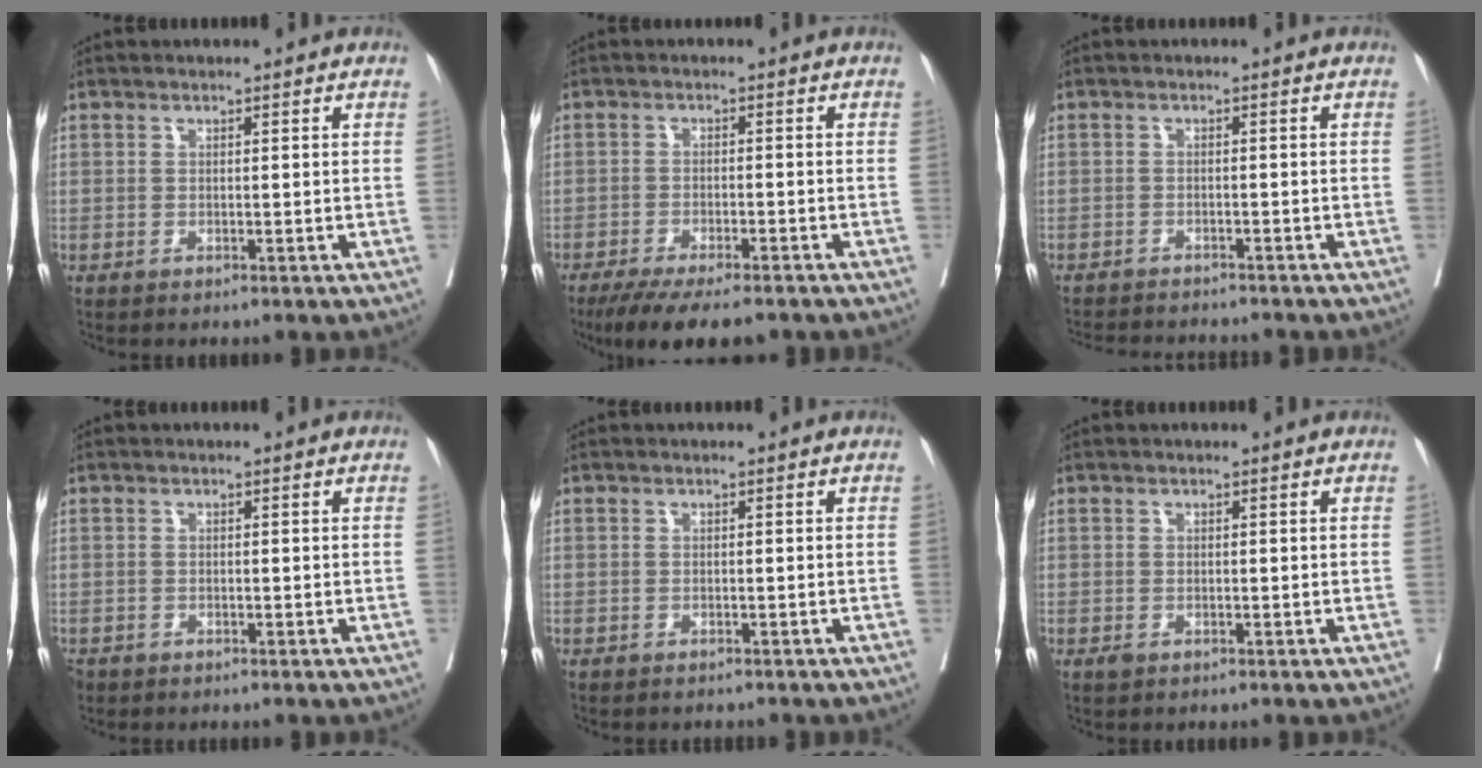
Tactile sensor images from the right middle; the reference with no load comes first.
{"total": 10.8, "force": [-8.6, 2.4, 6.0], "torque": [-0.081, -0.015, -0.130]}
{"total": 8.3, "force": [-7.9, 1.1, 2.2], "torque": [-0.029, -0.006, -0.109]}
{"total": 1.7, "force": [-1.3, 1.1, 0.4], "torque": [-0.013, -0.003, -0.024]}
{"total": 1.8, "force": [-1.7, 0.5, 0.3], "torque": [-0.008, -0.003, -0.024]}
{"total": 0.7, "force": [-0.3, 0.4, 0.4], "torque": [-0.006, 0.000, -0.003]}